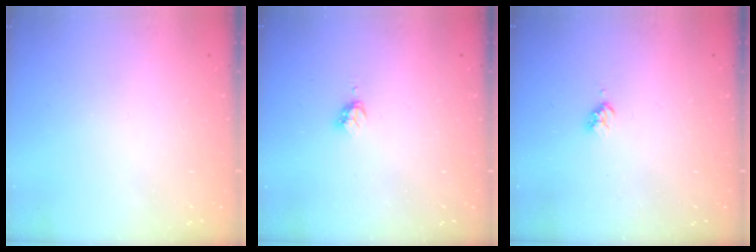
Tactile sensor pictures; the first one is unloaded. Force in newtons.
{"total": 2.9, "press": 2.8, "slide": 0.4}
{"total": 3.2, "press": 3.2, "slide": 0.4}